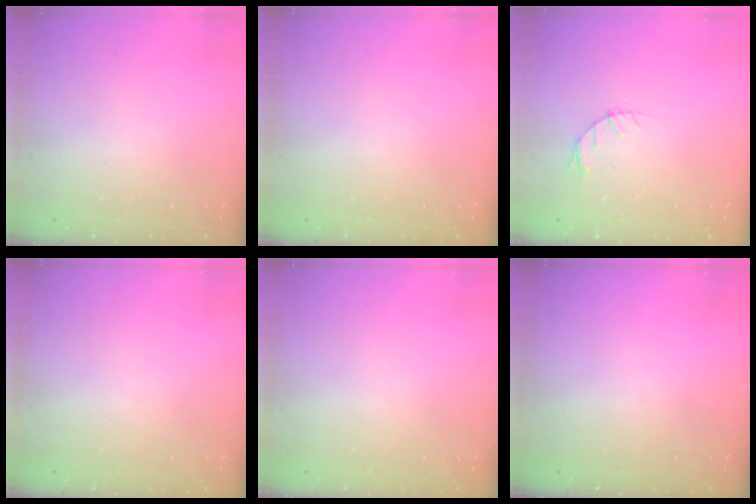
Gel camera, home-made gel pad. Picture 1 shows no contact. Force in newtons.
{"total": 0.0}
{"total": 3.7, "press": 3.7, "slide": 0.5}
{"total": 0.0}
{"total": 0.0}
{"total": 0.0}